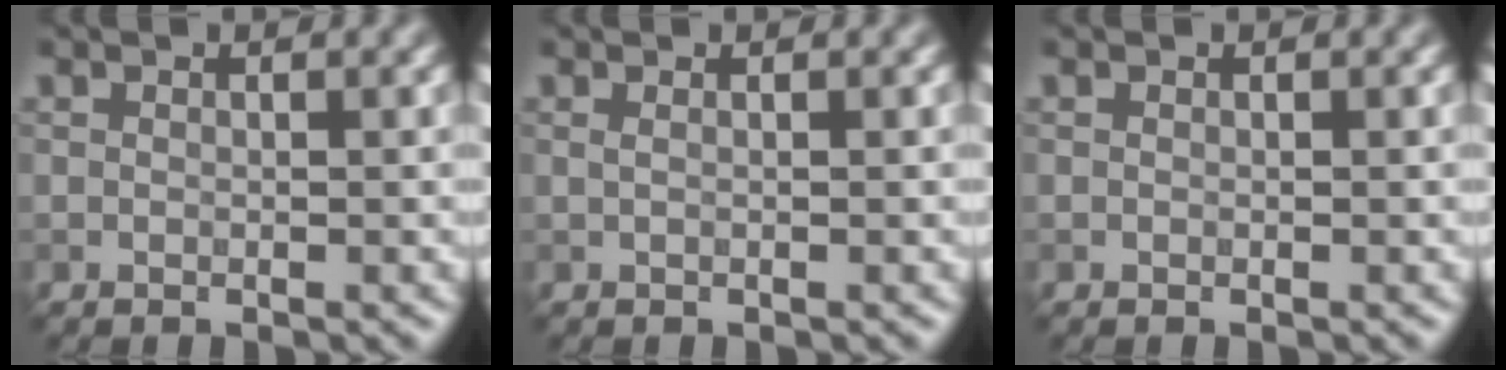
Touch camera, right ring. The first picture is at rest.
{"total": 0.7, "force": [0.2, 0.3, 0.6], "torque": [-0.008, 0.001, -0.002]}
{"total": 0.0}